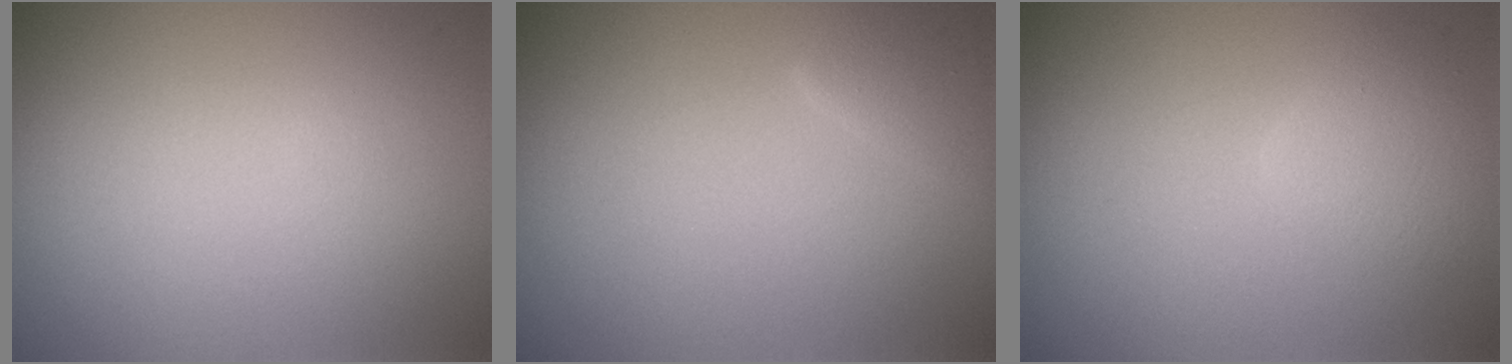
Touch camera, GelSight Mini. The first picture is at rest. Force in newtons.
{"total": 1.6, "press": 1.6, "slide": 0.1}
{"total": 2.2, "press": 2.2, "slide": 0.1}